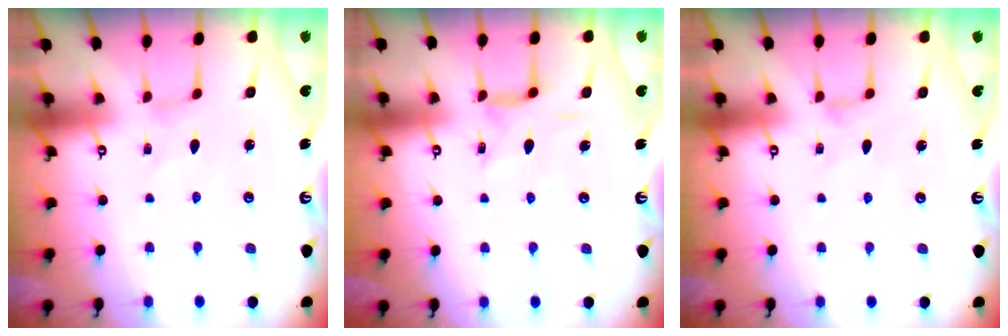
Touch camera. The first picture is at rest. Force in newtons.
{"total": 7.3, "press": 7.3, "slide": 0.4}
{"total": 1.3, "press": 1.3, "slide": 0.4}